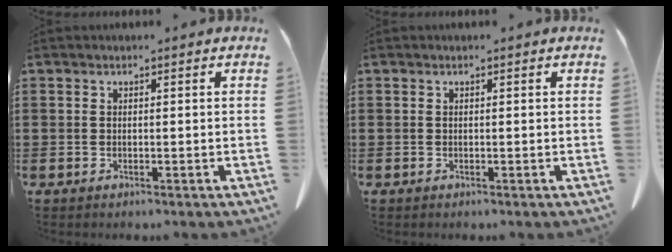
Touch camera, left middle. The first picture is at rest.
{"total": 0.0}